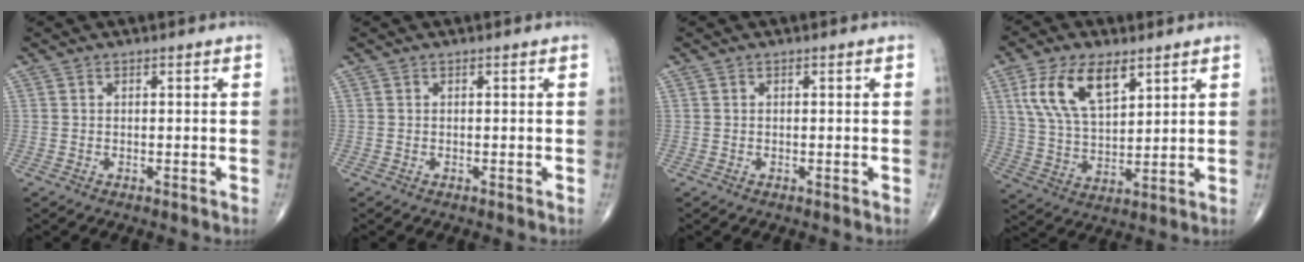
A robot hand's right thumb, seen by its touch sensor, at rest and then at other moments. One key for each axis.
{"total": 0.0}
{"total": 0.0}
{"total": 13.0, "fx": 6.3, "fy": 6.2, "fz": 9.5, "tx": -0.170, "ty": -0.019, "tz": 0.126}